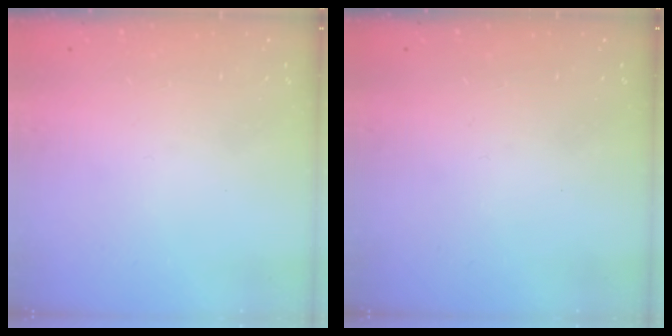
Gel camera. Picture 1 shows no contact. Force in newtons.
{"total": 0.0}